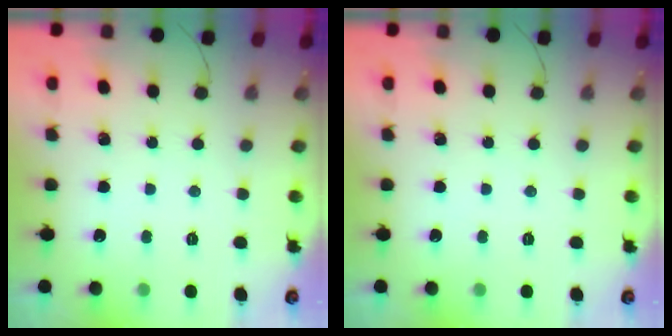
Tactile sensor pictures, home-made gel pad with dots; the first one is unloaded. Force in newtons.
{"total": 0.0}